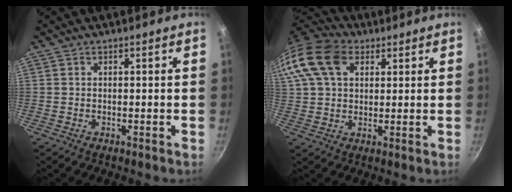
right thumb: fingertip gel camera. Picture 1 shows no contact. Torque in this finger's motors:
{"motor_torque": [-0.11, 0.95, 0.62, -0.55, 0.14]}